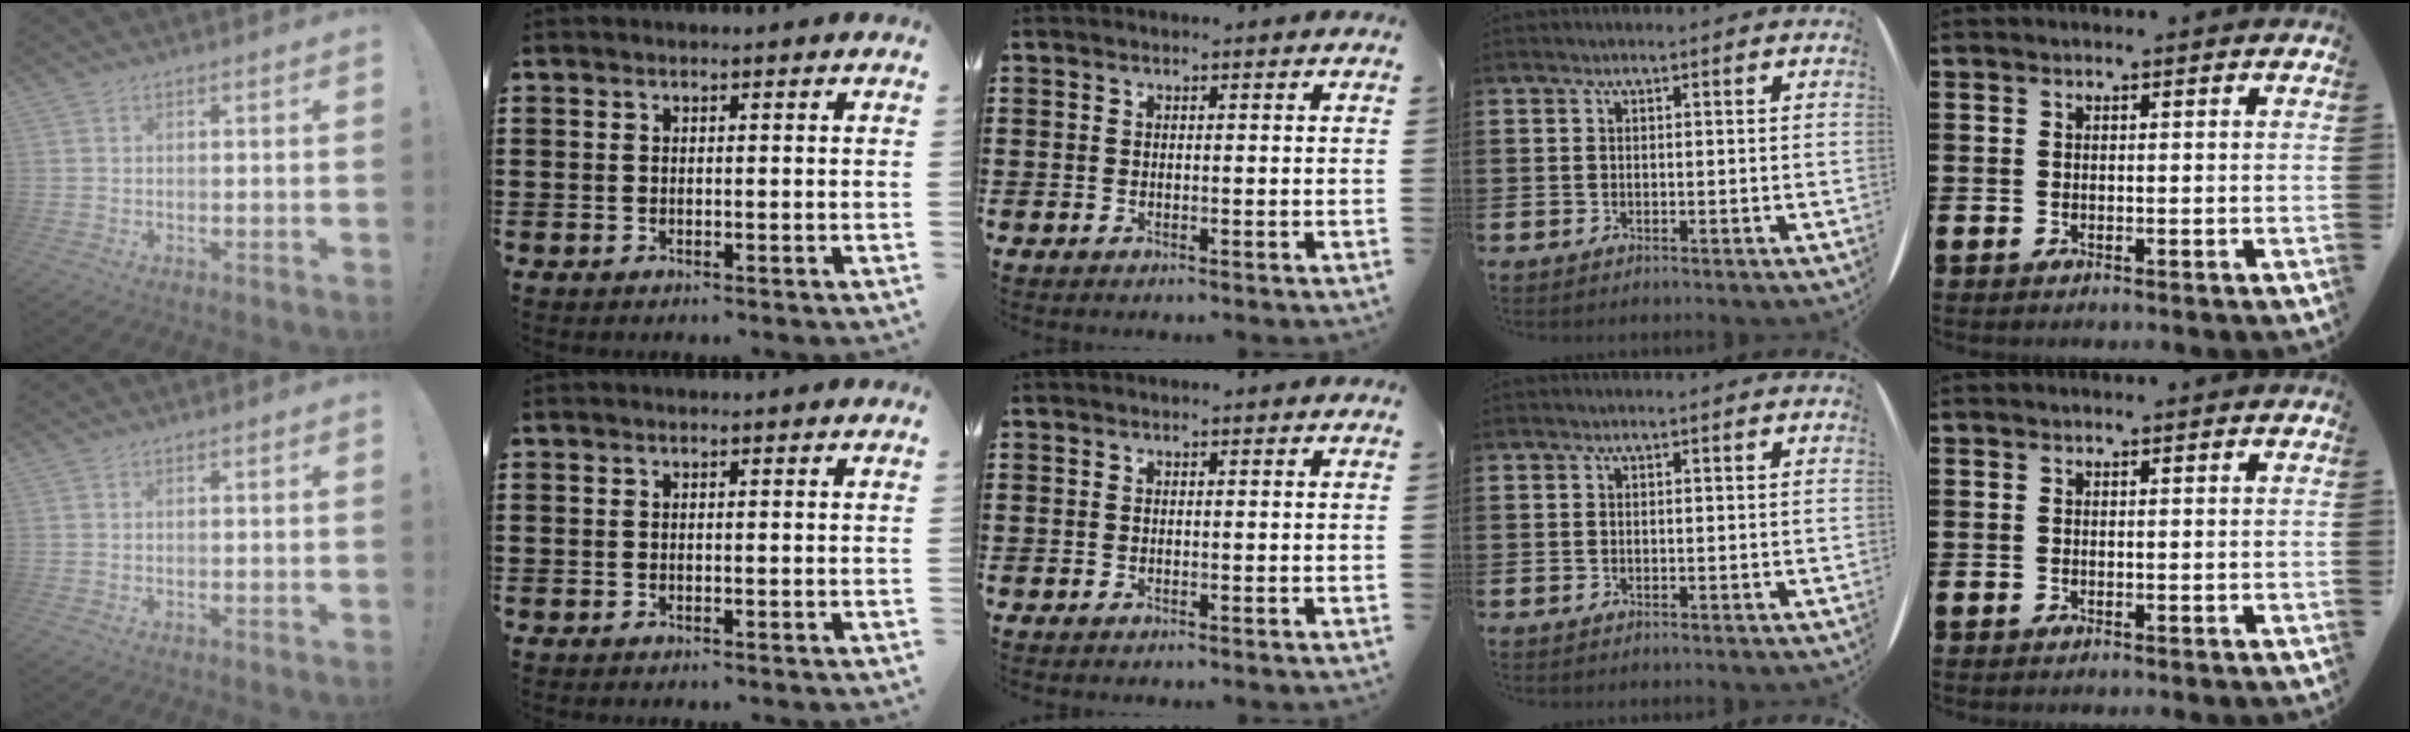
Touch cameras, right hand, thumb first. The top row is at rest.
{}